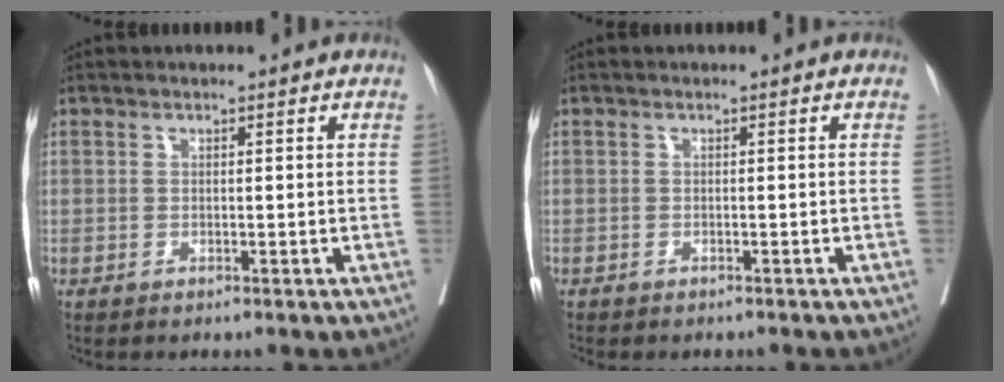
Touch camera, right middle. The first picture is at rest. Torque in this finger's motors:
{"motor_torque": [0.97, -1.17, 0.16, 0.03]}